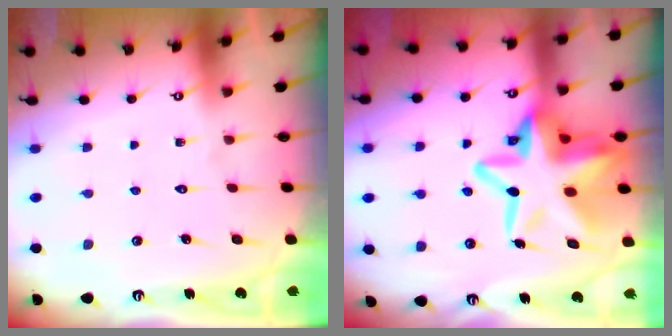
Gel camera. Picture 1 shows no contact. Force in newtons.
{"total": 19.9, "press": 19.6, "slide": 3.7}